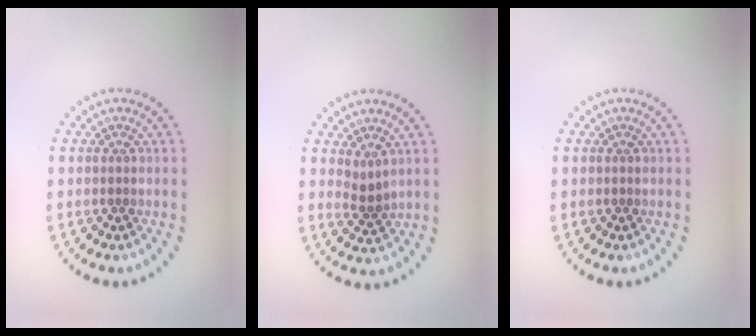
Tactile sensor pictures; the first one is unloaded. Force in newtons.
{"total": 1.5, "press": 1.0, "slide": 1.1}
{"total": 0.0}